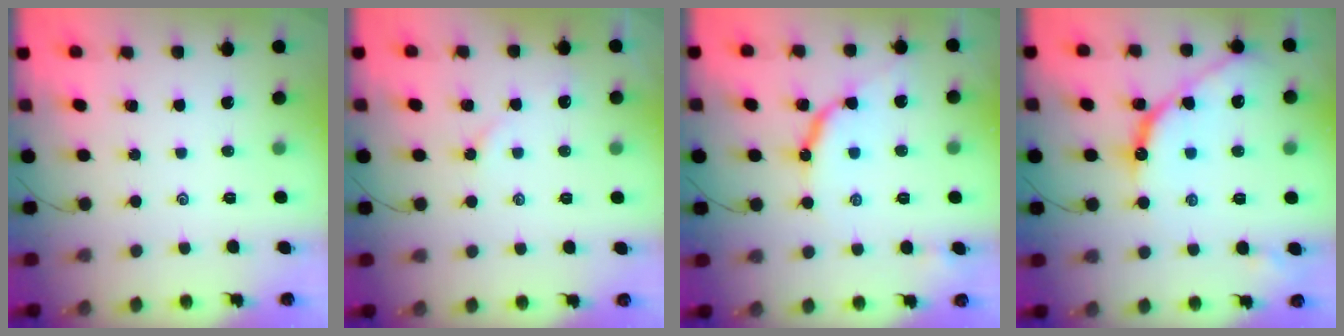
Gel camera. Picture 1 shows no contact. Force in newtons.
{"total": 2.2, "press": 2.1, "slide": 0.5}
{"total": 8.7, "press": 8.7, "slide": 0.4}
{"total": 11.5, "press": 11.5, "slide": 0.8}